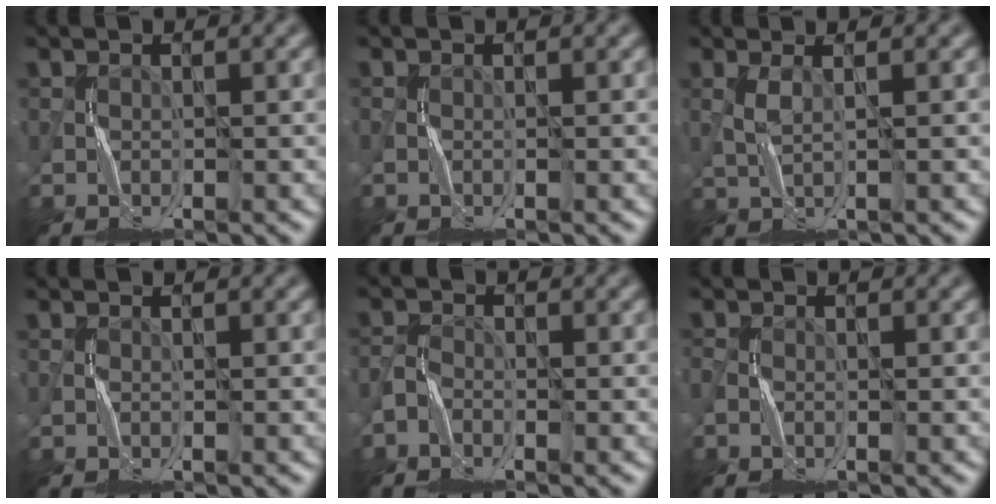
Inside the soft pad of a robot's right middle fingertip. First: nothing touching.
{"total": 0.0}
{"total": 1.2, "force": [0.3, 0.3, 1.2], "torque": [-0.027, 0.001, 0.007]}
{"total": 0.0}
{"total": 1.5, "force": [-1.3, 0.7, 0.3], "torque": [-0.006, 0.004, -0.030]}
{"total": 0.9, "force": [-0.6, 0.4, 0.5], "torque": [-0.012, -0.001, -0.013]}